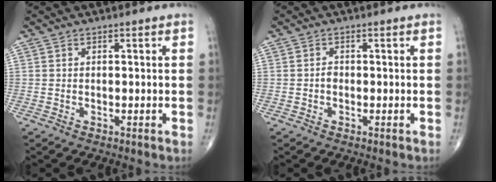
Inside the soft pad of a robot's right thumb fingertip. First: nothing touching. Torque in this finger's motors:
{"motor_torque": [0.29, 0.07, 0.37, 0.13, -0.01]}